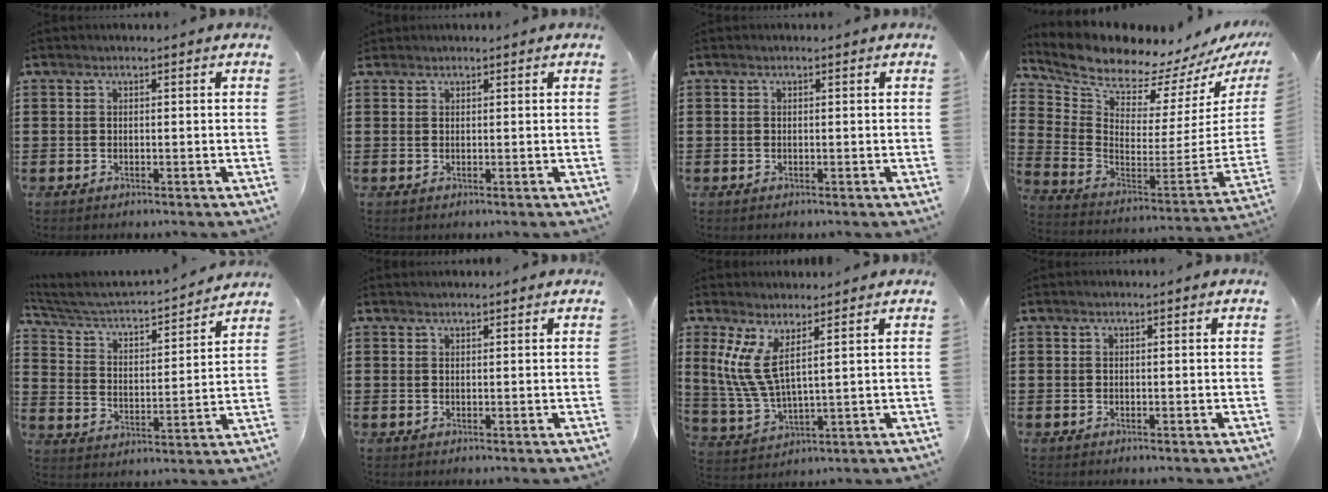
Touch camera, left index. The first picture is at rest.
{"total": 0.6, "force": [0.6, 0.3, 0.1], "torque": [-0.004, 0.001, 0.012]}
{"total": 0.0}
{"total": 8.4, "force": [7.9, 1.5, 2.1], "torque": [-0.086, -0.084, 0.133]}
{"total": 3.6, "force": [3.3, 0.8, 1.3], "torque": [-0.047, -0.030, 0.045]}
{"total": 0.5, "force": [0.5, 0.0, 0.0], "torque": [-0.002, 0.001, 0.011]}
{"total": 7.0, "force": [3.8, 1.7, 5.7], "torque": [-0.145, -0.012, 0.063]}
{"total": 0.0}